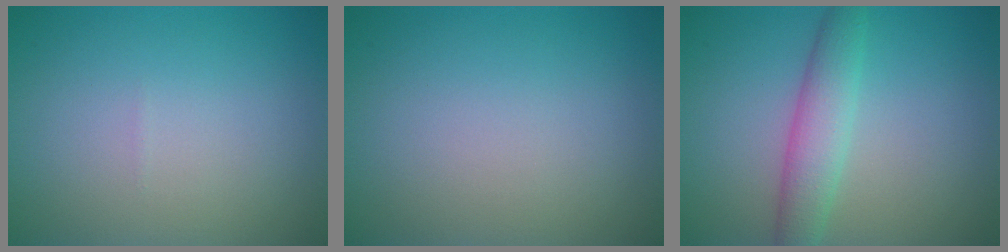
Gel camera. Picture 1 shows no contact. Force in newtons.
{"total": 0.0}
{"total": 3.5, "press": 3.5, "slide": 0.0}